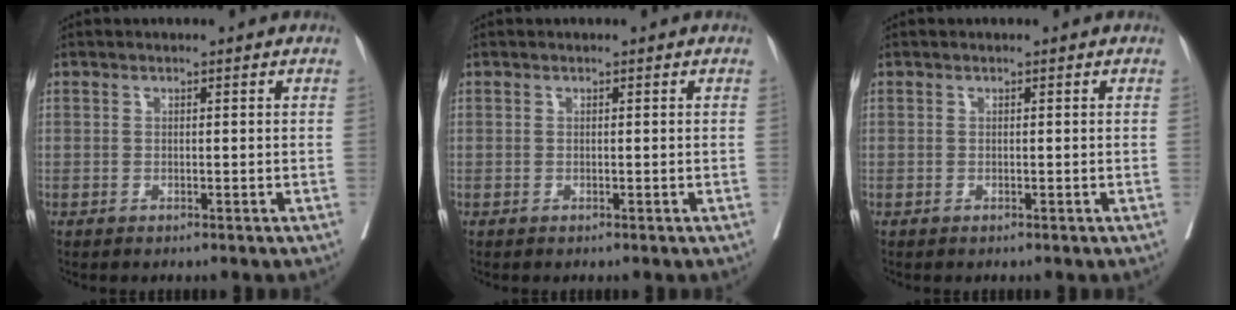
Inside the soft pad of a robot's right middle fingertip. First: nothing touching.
{"total": 0.0}
{"total": 0.0}